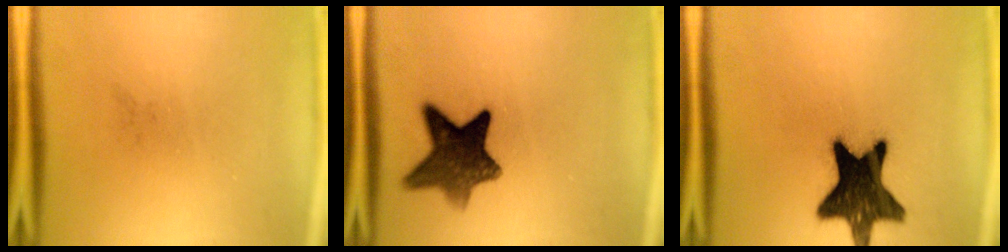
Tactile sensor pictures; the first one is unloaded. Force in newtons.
{"total": 10.3}
{"total": 17.6}